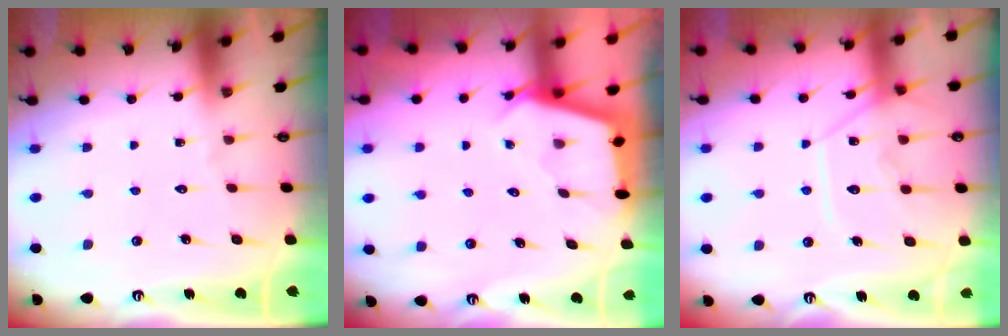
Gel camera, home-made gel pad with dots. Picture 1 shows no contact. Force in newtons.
{"total": 2.6, "press": 2.6, "slide": 0.3}
{"total": 13.0, "press": 12.9, "slide": 1.2}